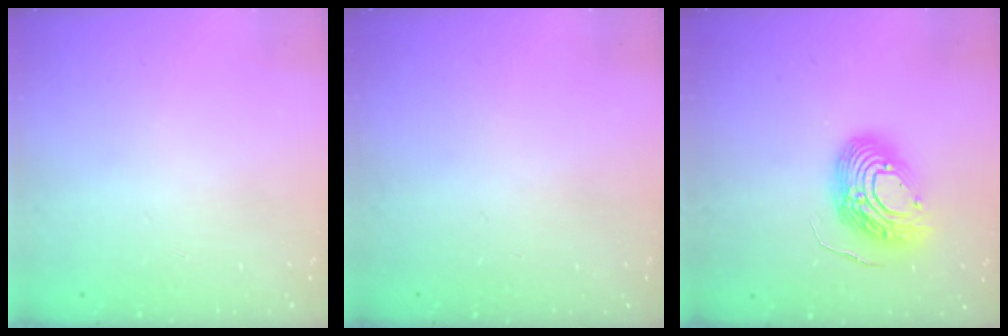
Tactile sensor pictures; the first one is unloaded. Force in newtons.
{"total": 0.0}
{"total": 12.2, "press": 12.0, "slide": 2.4}